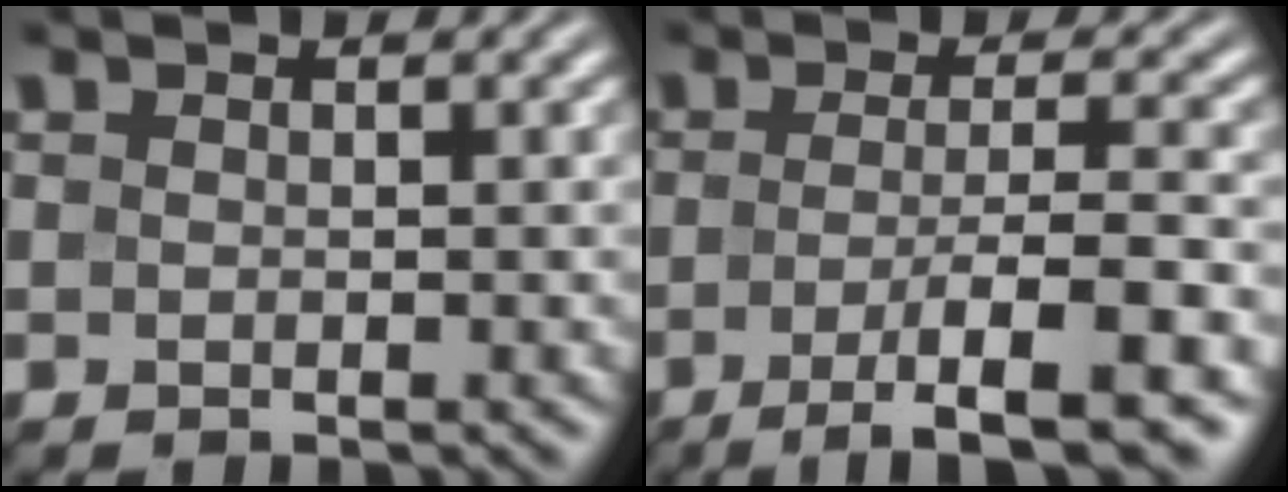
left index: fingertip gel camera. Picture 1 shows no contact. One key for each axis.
{"total": 6.8, "fx": -3.0, "fy": 1.2, "fz": 6.0, "tx": -0.089, "ty": -0.004, "tz": -0.053}